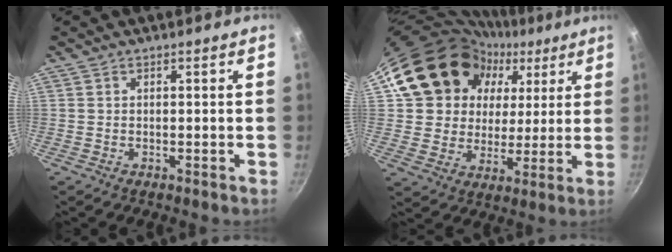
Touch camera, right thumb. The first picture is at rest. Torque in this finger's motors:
{"motor_torque": [0.66, 4.34, 0.37, 0.16, 0.44]}